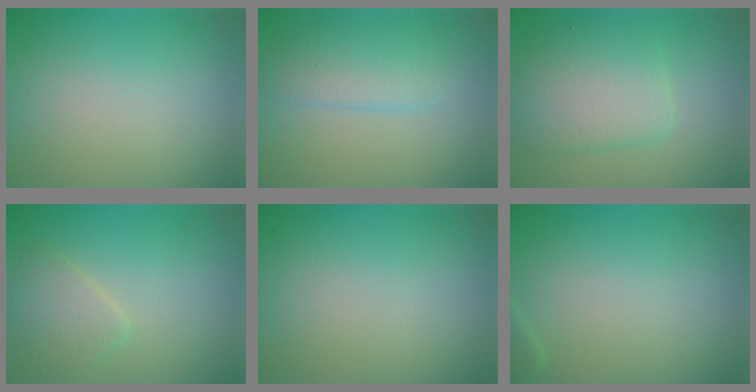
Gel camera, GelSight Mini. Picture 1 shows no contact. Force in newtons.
{"total": 2.8, "press": 2.8, "slide": 0.1}
{"total": 4.6, "press": 4.6, "slide": 0.1}
{"total": 2.4, "press": 2.4, "slide": 0.1}
{"total": 0.0}
{"total": 0.7, "press": 0.7, "slide": 0.0}